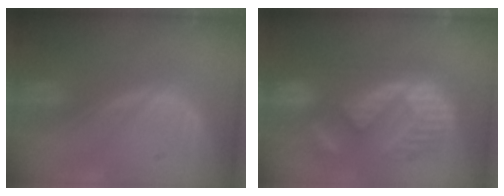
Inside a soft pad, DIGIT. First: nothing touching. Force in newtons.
{"total": 9.9, "press": 9.8, "slide": 0.9}